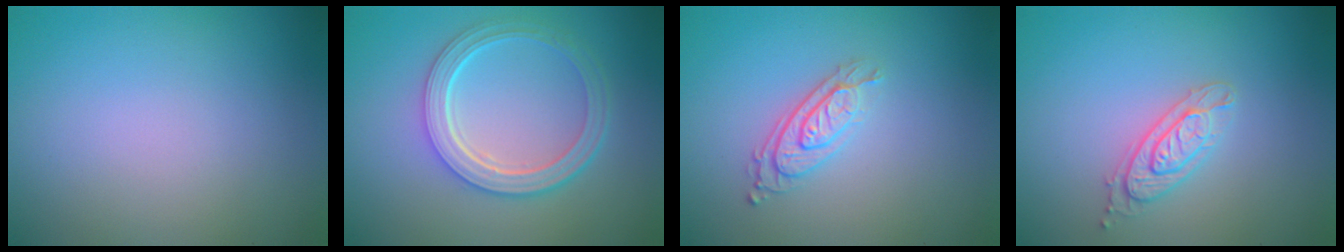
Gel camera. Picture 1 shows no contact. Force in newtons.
{"total": 4.9, "press": 3.7, "slide": 3.3}
{"total": 2.8, "press": 2.2, "slide": 1.7}
{"total": 2.2, "press": 2.1, "slide": 0.5}